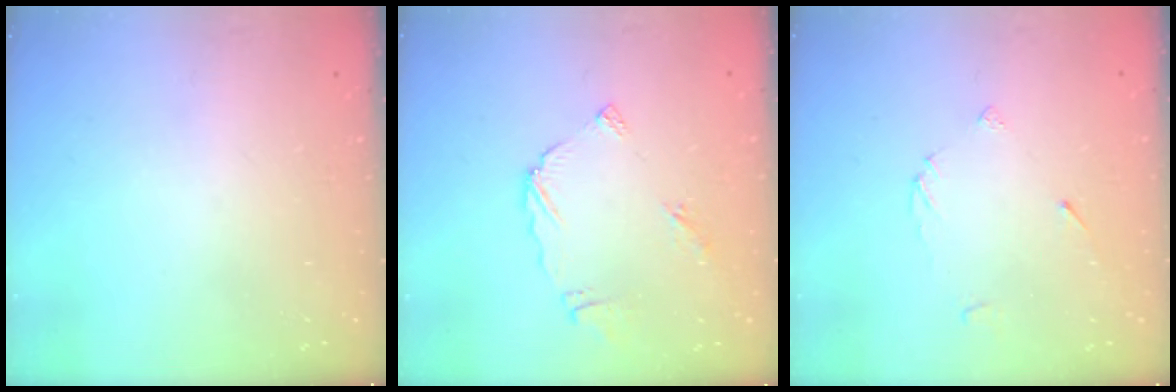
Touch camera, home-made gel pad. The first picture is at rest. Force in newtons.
{"total": 6.4, "press": 6.4, "slide": 0.6}
{"total": 3.6, "press": 3.6, "slide": 0.4}